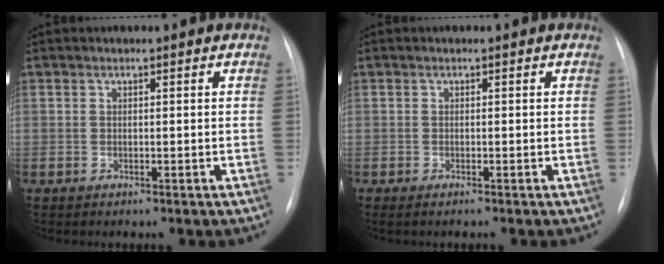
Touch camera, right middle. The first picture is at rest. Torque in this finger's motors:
{"motor_torque": [0.37, -0.37, 0.02, 0.02]}